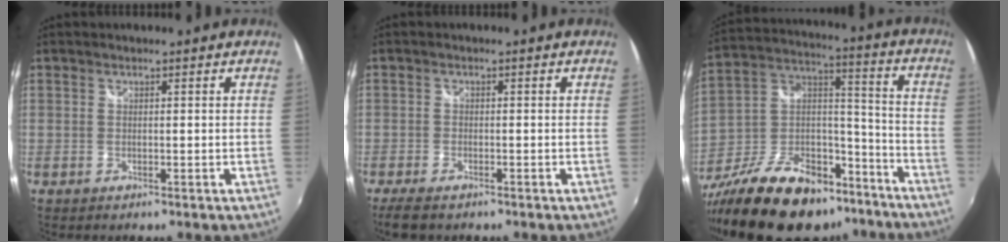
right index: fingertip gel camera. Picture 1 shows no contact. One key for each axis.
{"total": 5.0, "fx": -3.8, "fy": 1.8, "fz": 2.7, "tx": -0.067, "ty": -0.017, "tz": -0.071}
{"total": 27.1, "fx": -19.2, "fy": 13.0, "fz": 14.0, "tx": -0.284, "ty": 0.027, "tz": -0.295}